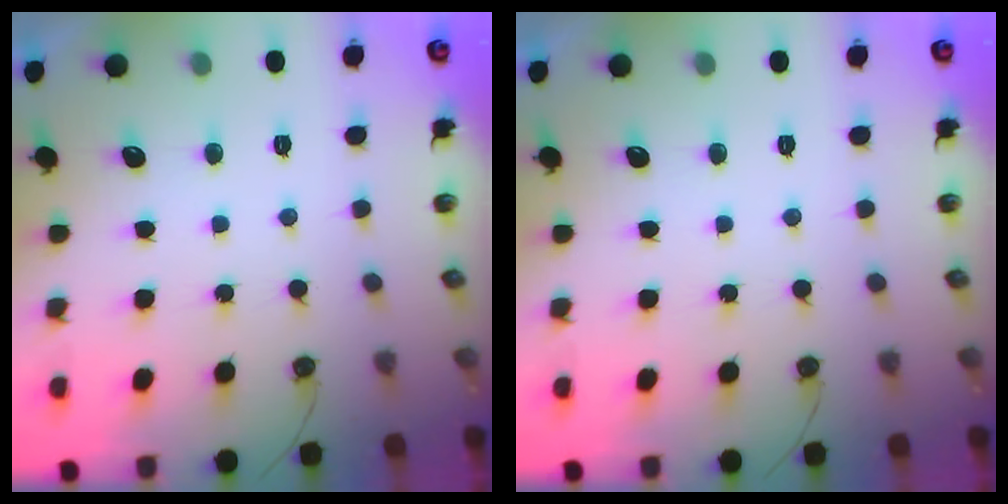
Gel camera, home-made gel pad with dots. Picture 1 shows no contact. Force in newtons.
{"total": 0.0}